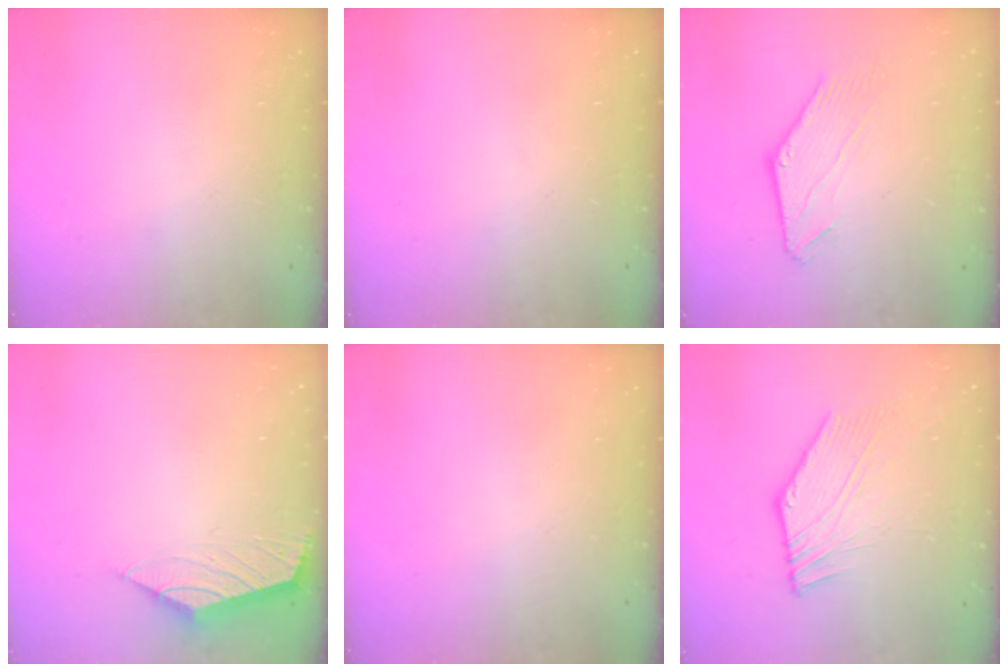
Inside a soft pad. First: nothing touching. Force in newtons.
{"total": 0.0}
{"total": 1.0, "press": 1.0, "slide": 0.2}
{"total": 2.1, "press": 2.0, "slide": 0.7}
{"total": 0.0}
{"total": 2.6, "press": 2.5, "slide": 0.9}